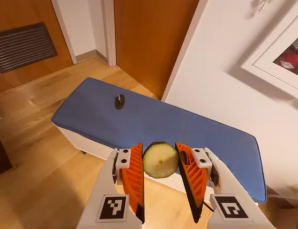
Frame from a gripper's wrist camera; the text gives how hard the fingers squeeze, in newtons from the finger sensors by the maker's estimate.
{"total": 11.3, "left": 12.0, "right": 10.7}